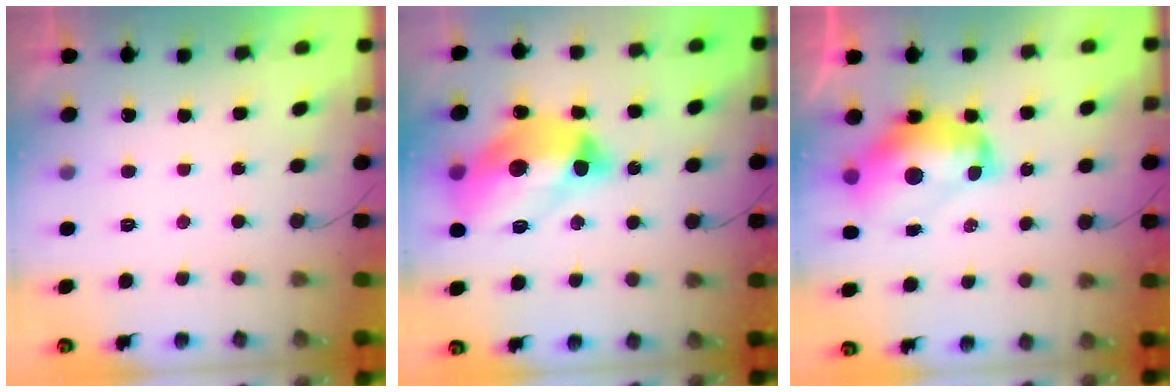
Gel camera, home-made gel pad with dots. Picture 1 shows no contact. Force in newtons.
{"total": 18.8, "press": 18.7, "slide": 1.7}
{"total": 14.1, "press": 14.1, "slide": 1.1}